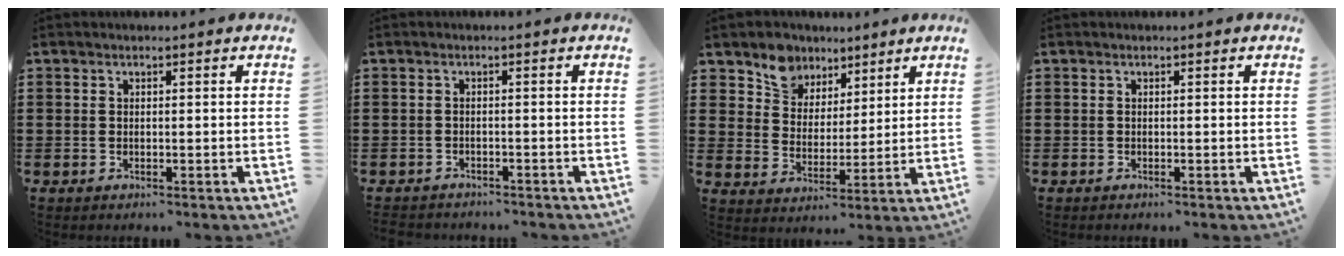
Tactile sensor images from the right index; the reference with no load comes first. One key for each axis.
{"total": 1.3, "fx": -1.3, "fy": 0.3, "fz": -0.1, "tx": -0.004, "ty": 0.002, "tz": -0.029}
{"total": 7.2, "fx": 5.3, "fy": 4.9, "fz": 0.5, "tx": -0.044, "ty": -0.016, "tz": 0.099}
{"total": 0.0}